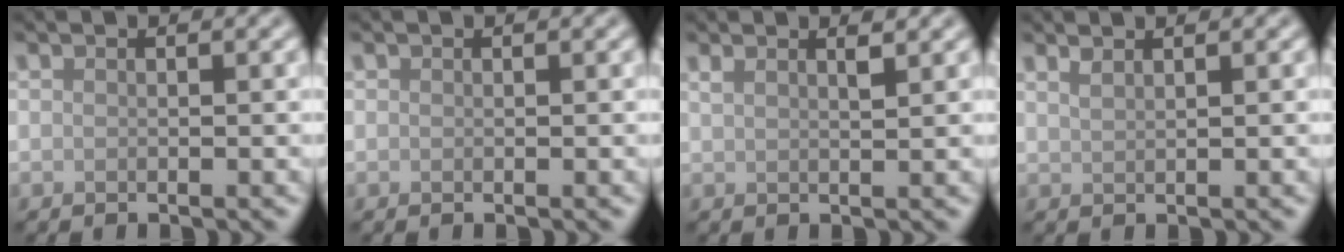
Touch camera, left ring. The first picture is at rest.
{"total": 0.0}
{"total": 1.5, "force": [1.1, 0.4, 1.0], "torque": [-0.015, 0.002, 0.017]}
{"total": 1.4, "force": [1.1, 0.5, 0.8], "torque": [-0.007, 0.003, 0.011]}